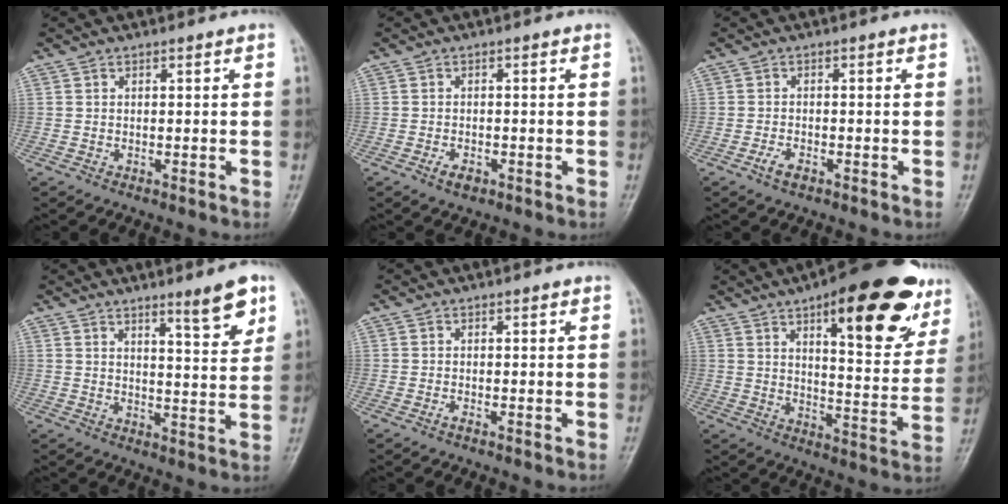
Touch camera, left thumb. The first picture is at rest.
{"total": 2.3, "force": [-1.2, 1.3, 1.5], "torque": [-0.026, 0.001, -0.020]}
{"total": 2.3, "force": [-1.4, 1.1, 1.5], "torque": [-0.034, 0.004, -0.027]}
{"total": 7.8, "force": [5.0, 1.2, 5.9], "torque": [-0.075, -0.037, 0.072]}
{"total": 0.7, "force": [-0.3, 0.2, 0.6], "torque": [-0.010, -0.002, -0.006]}
{"total": 23.4, "force": [12.4, 8.2, 18.0], "torque": [-0.205, -0.037, 0.175]}